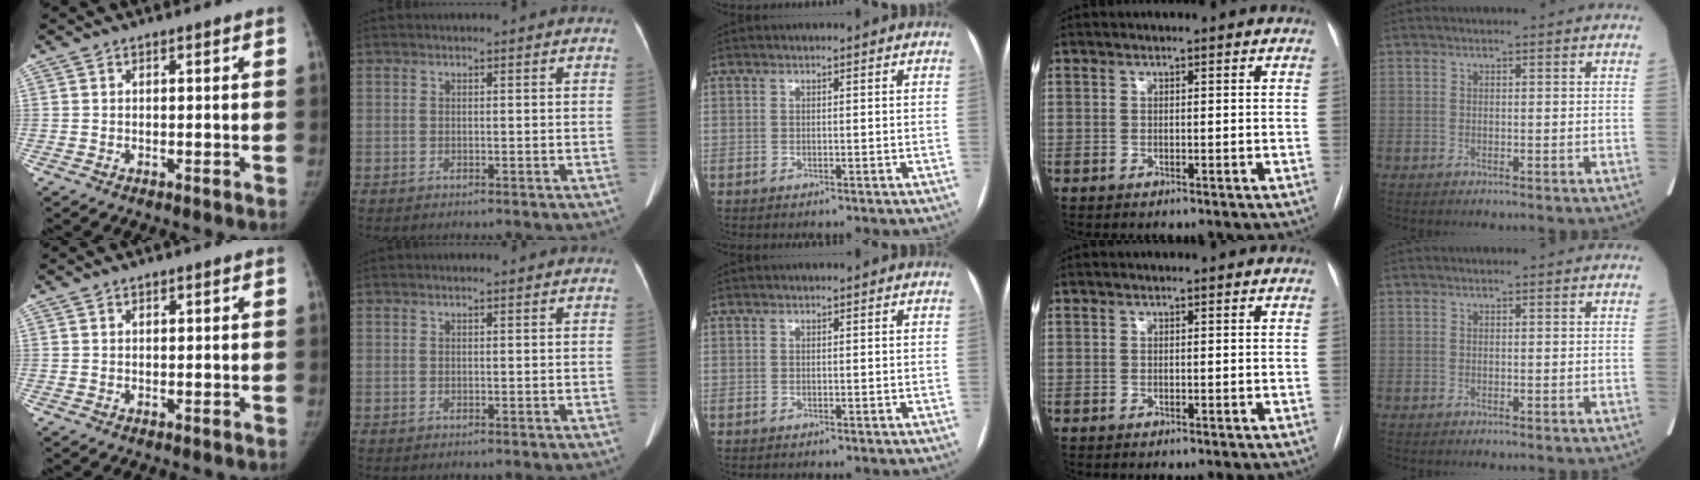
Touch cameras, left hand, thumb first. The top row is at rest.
{"thumb": {"total": 0.8, "force": [0.5, 0.5, 0.3], "torque": [0.001, -0.002, 0.006]}, "index": {"total": 1.3, "force": [1.2, 0.1, 0.7], "torque": [-0.011, 0.017, 0.019]}}